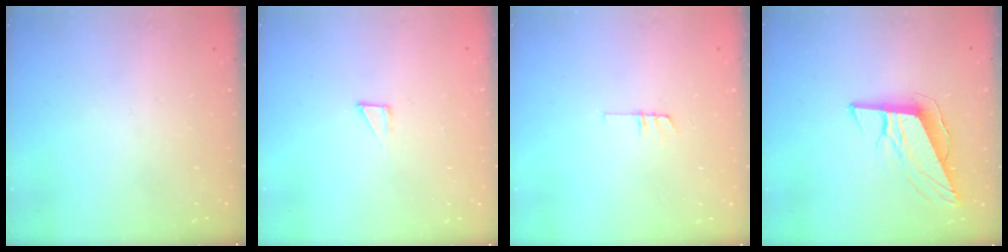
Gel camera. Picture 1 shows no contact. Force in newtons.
{"total": 3.3, "press": 3.3, "slide": 0.3}
{"total": 4.8, "press": 4.8, "slide": 0.4}
{"total": 10.7, "press": 10.3, "slide": 2.6}